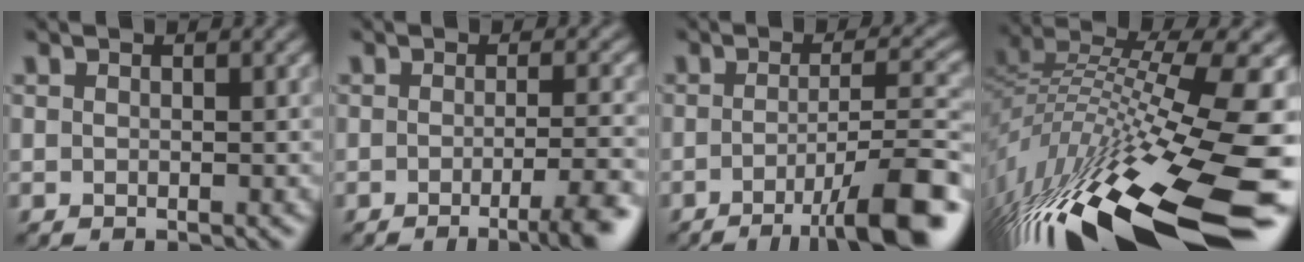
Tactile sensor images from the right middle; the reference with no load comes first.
{"total": 4.6, "force": [-2.2, 0.9, 4.0], "torque": [-0.049, -0.005, -0.037]}
{"total": 9.4, "force": [-4.6, 1.7, 8.0], "torque": [-0.100, 0.006, -0.074]}
{"total": 17.8, "force": [-8.1, 4.6, 15.2], "torque": [-0.304, 0.013, -0.134]}